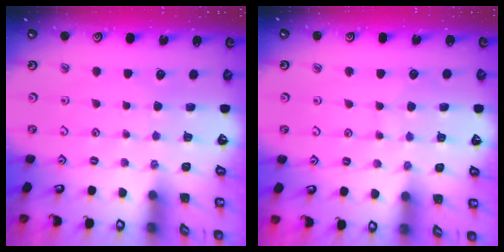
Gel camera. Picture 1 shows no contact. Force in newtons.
{"total": 5.0, "press": 4.9, "slide": 0.4}